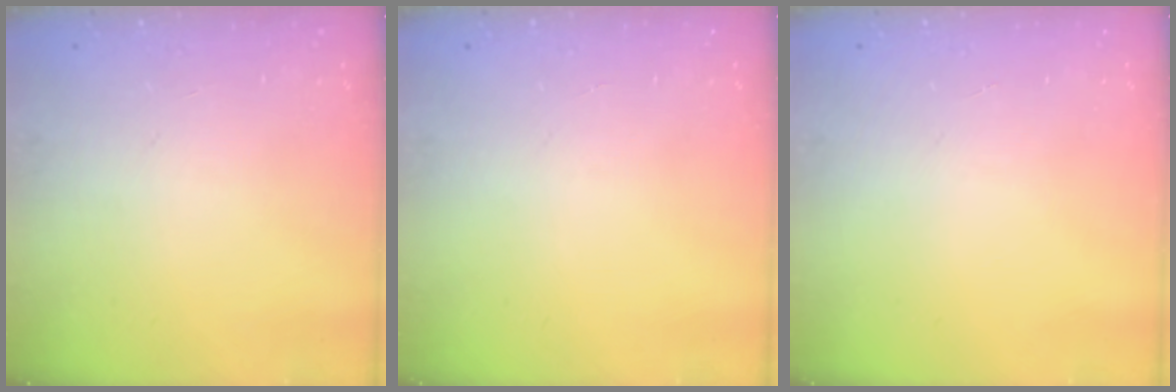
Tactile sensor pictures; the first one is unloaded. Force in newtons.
{"total": 0.0}
{"total": 0.0}